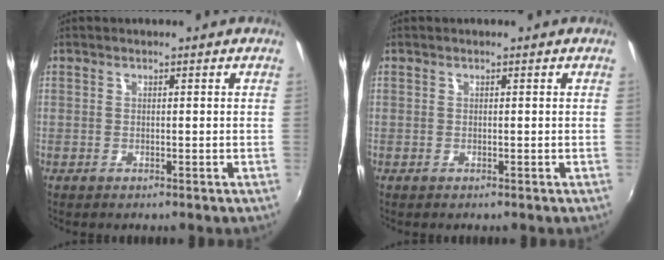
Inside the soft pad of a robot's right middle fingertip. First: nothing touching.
{"total": 0.0}